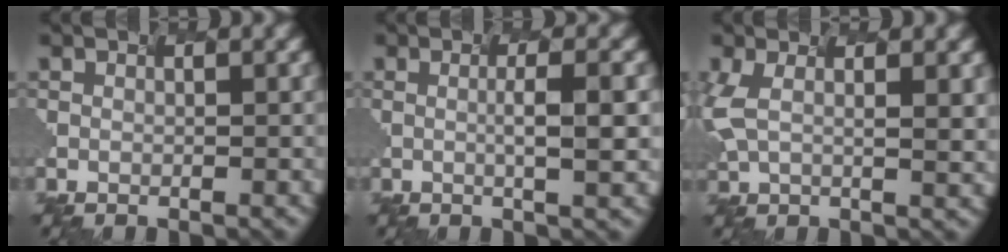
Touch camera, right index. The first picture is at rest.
{"total": 2.6, "force": [-0.3, 0.3, 2.6], "torque": [-0.038, 0.006, 0.001]}
{"total": 3.4, "force": [0.8, 1.3, 3.1], "torque": [-0.080, 0.000, 0.022]}